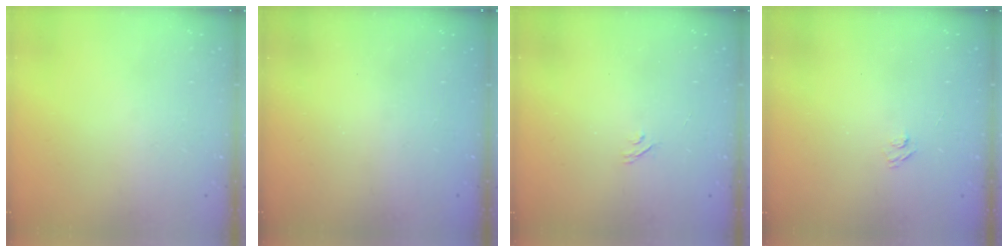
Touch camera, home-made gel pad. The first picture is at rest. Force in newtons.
{"total": 2.5, "press": 2.4, "slide": 0.7}
{"total": 2.2, "press": 1.9, "slide": 1.1}
{"total": 2.7, "press": 2.5, "slide": 0.9}